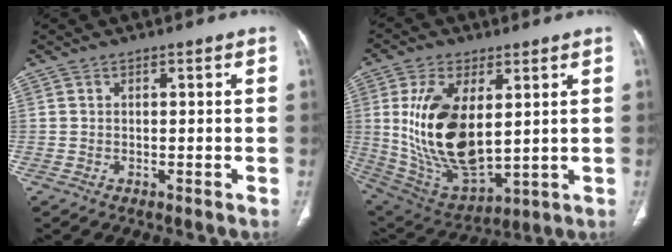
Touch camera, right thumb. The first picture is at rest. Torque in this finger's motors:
{"motor_torque": [2.38, 2.62, 2.34, -0.01, 0.64]}